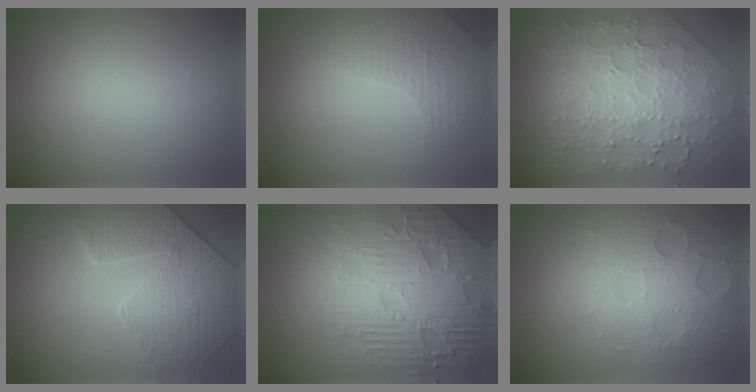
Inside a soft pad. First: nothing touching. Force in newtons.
{"total": 1.8, "press": 1.6, "slide": 0.8}
{"total": 8.5, "press": 6.1, "slide": 5.9}
{"total": 4.2, "press": 4.1, "slide": 0.8}
{"total": 7.3, "press": 5.9, "slide": 4.4}
{"total": 3.7, "press": 3.3, "slide": 1.7}